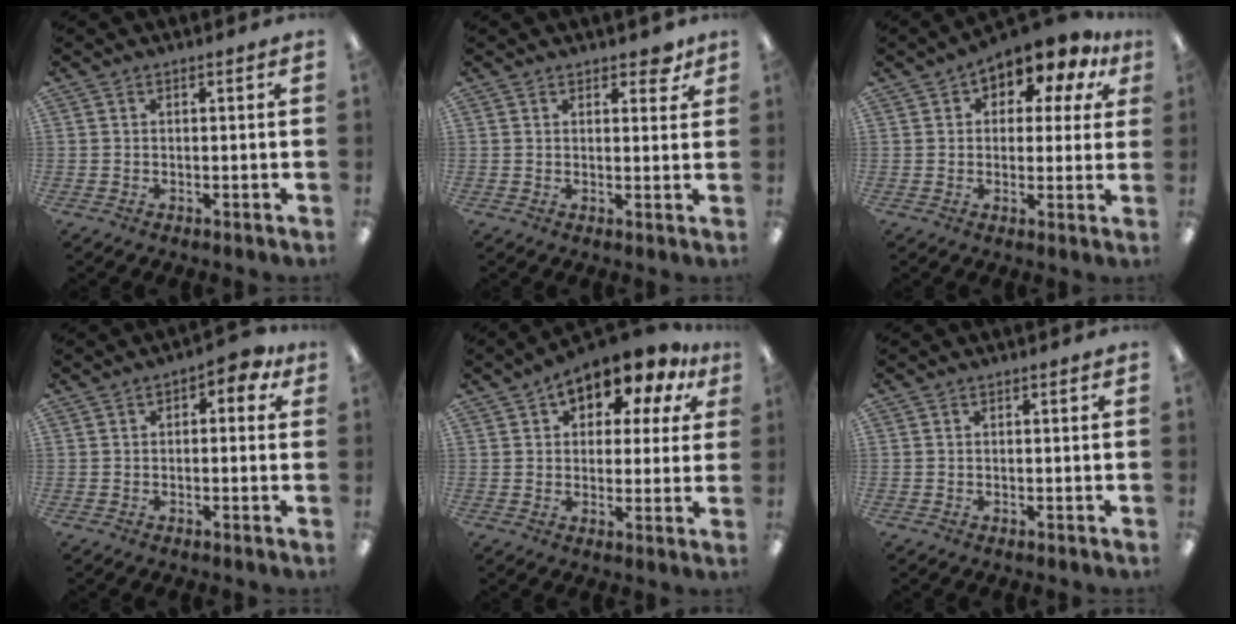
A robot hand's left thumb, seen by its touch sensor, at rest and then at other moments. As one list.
[{"total": 3.8, "force": [2.9, 1.8, 1.6], "torque": [-0.006, -0.013, 0.047]}, {"total": 8.9, "force": [6.2, 4.6, 4.5], "torque": [-0.075, -0.044, 0.109]}, {"total": 3.8, "force": [0.7, 2.1, 3.0], "torque": [-0.036, 0.003, 0.006]}, {"total": 11.1, "force": [7.9, 5.5, 5.4], "torque": [-0.082, -0.051, 0.139]}, {"total": 0.0}]